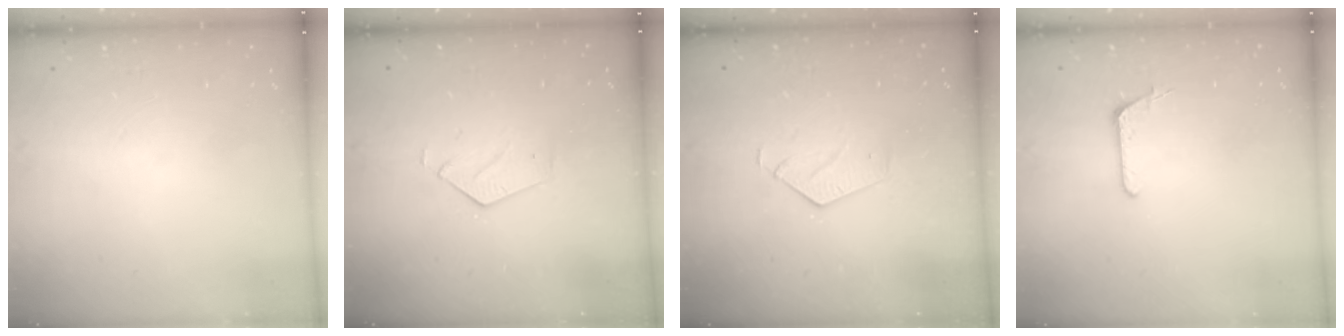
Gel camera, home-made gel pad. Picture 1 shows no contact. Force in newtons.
{"total": 3.6, "press": 3.6, "slide": 0.3}
{"total": 4.6, "press": 4.5, "slide": 0.4}
{"total": 6.3, "press": 6.3, "slide": 0.6}